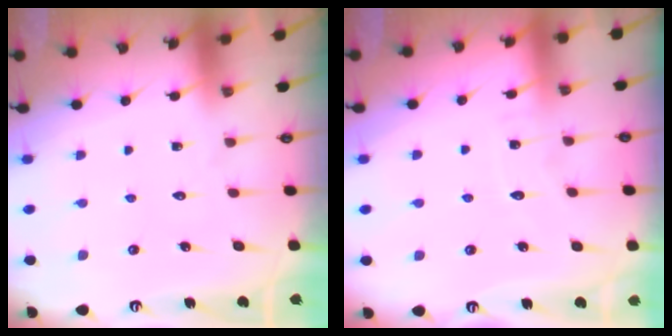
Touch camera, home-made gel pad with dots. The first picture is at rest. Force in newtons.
{"total": 3.6, "press": 3.5, "slide": 0.5}